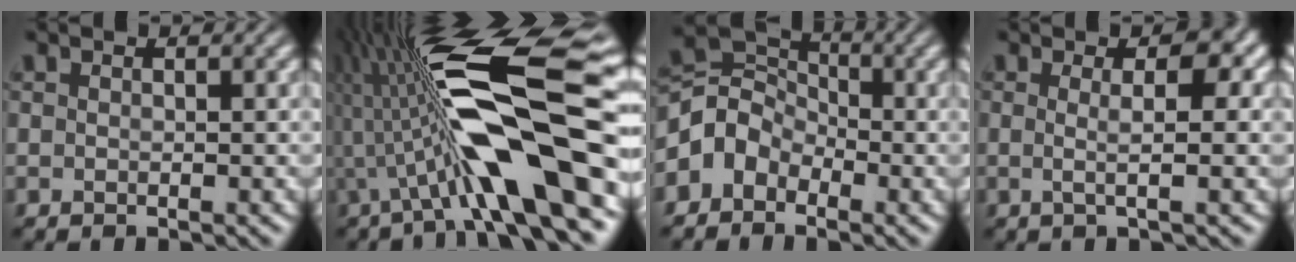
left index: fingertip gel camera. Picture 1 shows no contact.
{"total": 13.7, "force": [-0.7, 3.1, 13.4], "torque": [-0.223, 0.024, -0.018]}
{"total": 3.9, "force": [-2.0, 3.0, 1.5], "torque": [-0.025, 0.009, -0.053]}
{"total": 3.7, "force": [0.4, 1.1, 3.5], "torque": [-0.044, 0.007, 0.000]}